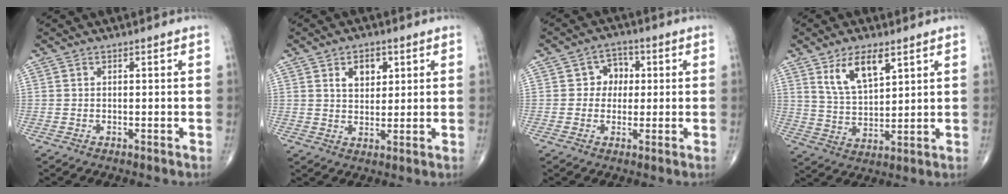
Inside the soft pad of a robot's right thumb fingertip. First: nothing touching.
{"total": 5.7, "force": [2.4, 3.7, 3.6], "torque": [-0.034, -0.012, 0.037]}
{"total": 5.1, "force": [0.6, 4.6, 2.3], "torque": [0.002, 0.010, 0.000]}
{"total": 9.5, "force": [5.1, 4.2, 6.8], "torque": [-0.112, -0.029, 0.103]}